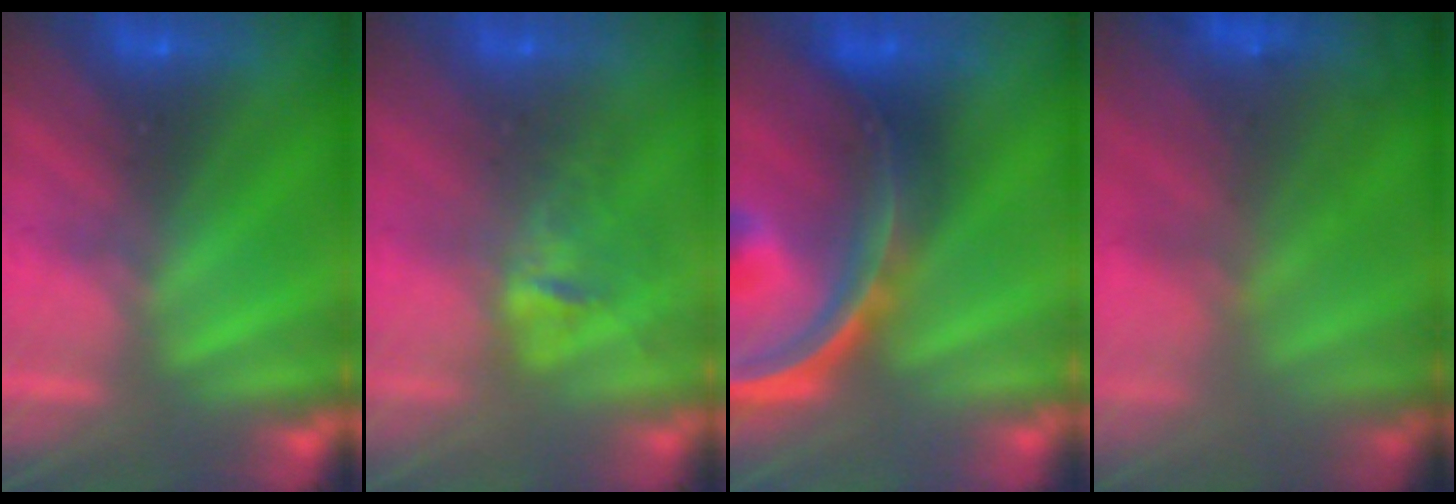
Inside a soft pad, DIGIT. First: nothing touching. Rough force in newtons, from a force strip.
{"total": 2.8}
{"total": 9.6}
{"total": 7.9}